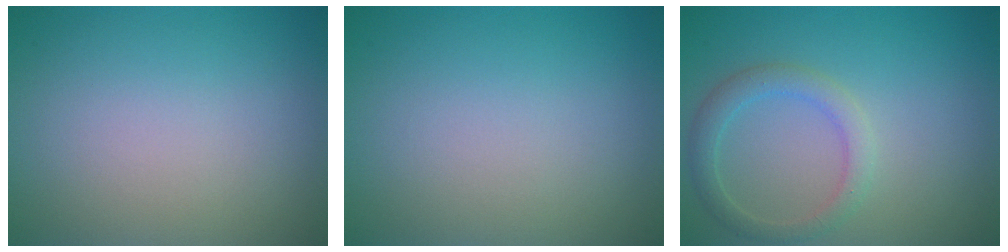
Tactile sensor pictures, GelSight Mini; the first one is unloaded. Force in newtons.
{"total": 0.0}
{"total": 2.5, "press": 2.5, "slide": 0.1}